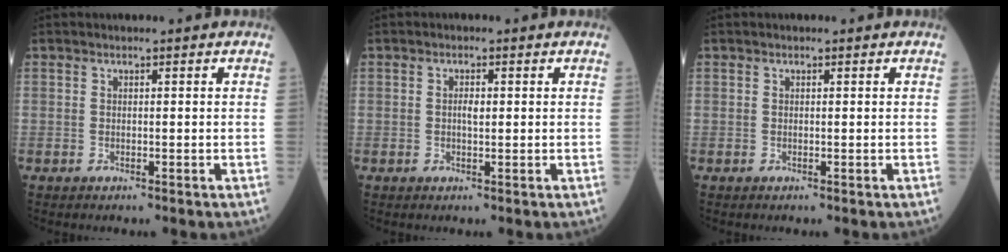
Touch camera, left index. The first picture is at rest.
{"total": 1.5, "force": [0.1, 0.6, 1.3], "torque": [-0.027, 0.002, 0.002]}
{"total": 0.0}